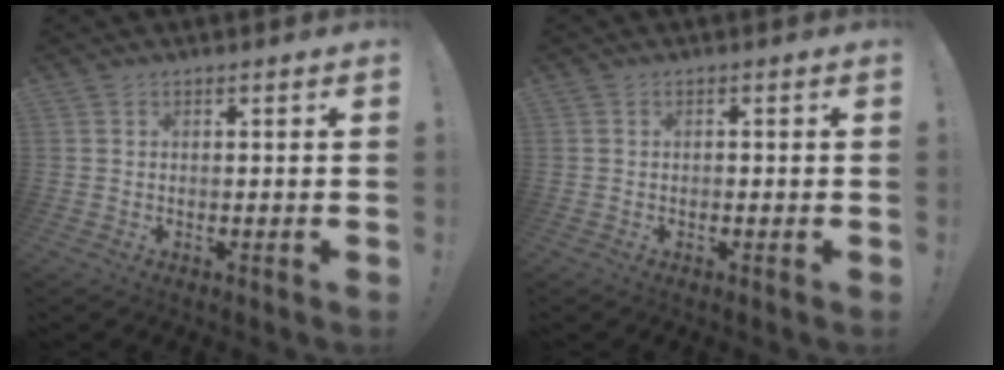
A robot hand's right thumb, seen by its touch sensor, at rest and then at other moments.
{"total": 0.7, "force": [-0.6, 0.2, 0.1], "torque": [-0.002, 0.001, -0.012]}